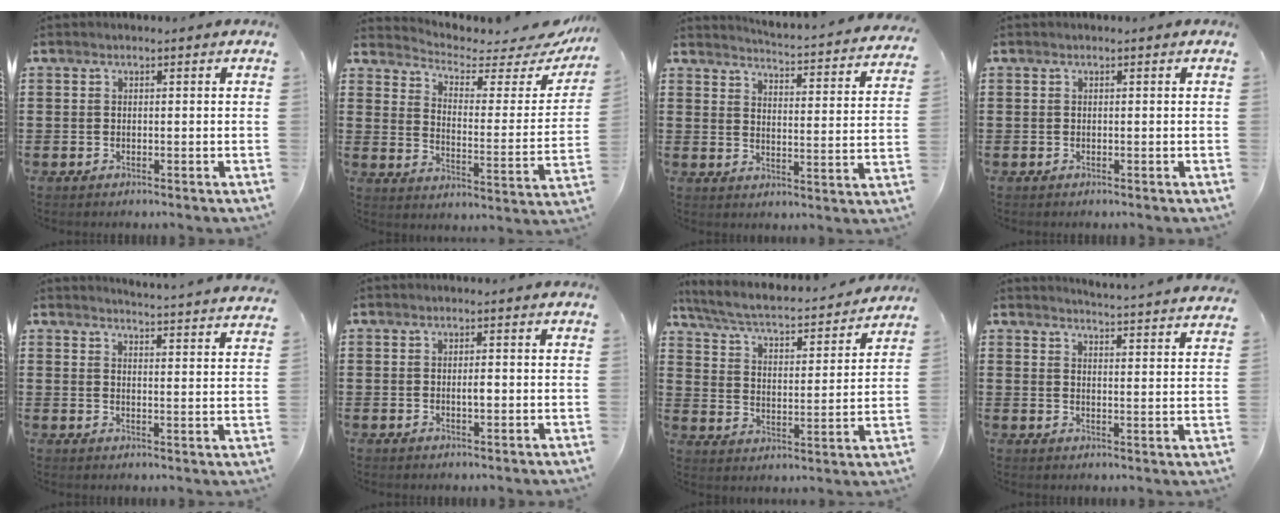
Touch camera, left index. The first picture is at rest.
{"total": 3.4, "force": [2.9, 1.2, 1.4], "torque": [-0.040, -0.029, 0.042]}
{"total": 3.2, "force": [3.1, -0.6, 0.6], "torque": [-0.025, -0.040, 0.043]}
{"total": 0.0}
{"total": 4.0, "force": [3.9, -0.8, 0.2], "torque": [-0.012, -0.036, 0.064]}
{"total": 1.6, "force": [0.0, 0.5, 1.5], "torque": [-0.029, 0.000, -0.001]}
{"total": 4.3, "force": [3.8, 0.5, 1.9], "torque": [-0.059, -0.033, 0.055]}
{"total": 4.1, "force": [4.0, -0.8, 0.3], "torque": [-0.013, -0.036, 0.066]}